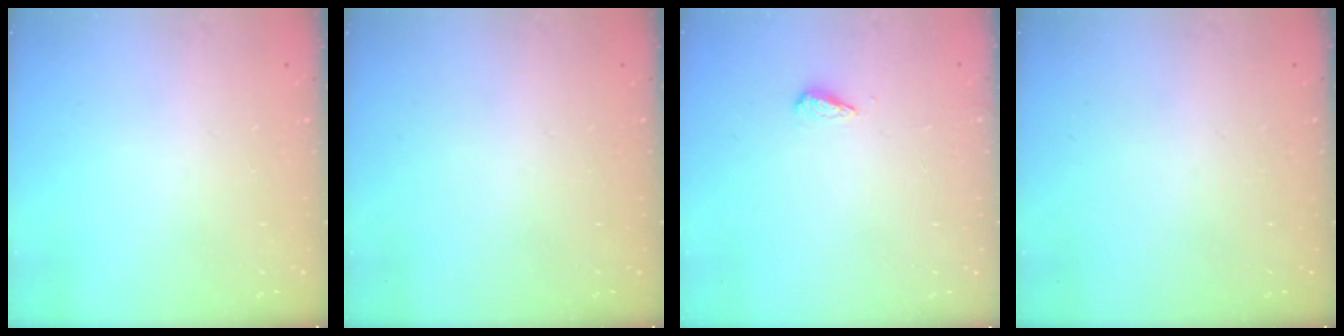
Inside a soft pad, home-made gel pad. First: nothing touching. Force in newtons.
{"total": 0.0}
{"total": 2.7, "press": 2.6, "slide": 0.4}
{"total": 0.0}